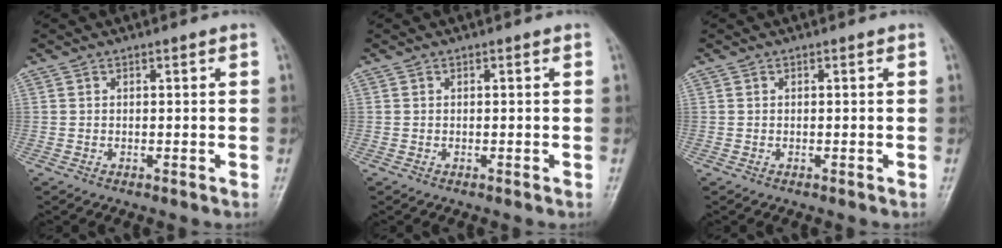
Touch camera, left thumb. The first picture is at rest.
{"total": 0.0}
{"total": 0.0}